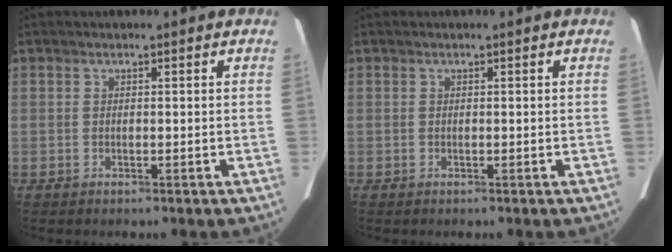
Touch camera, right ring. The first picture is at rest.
{"total": 0.0}